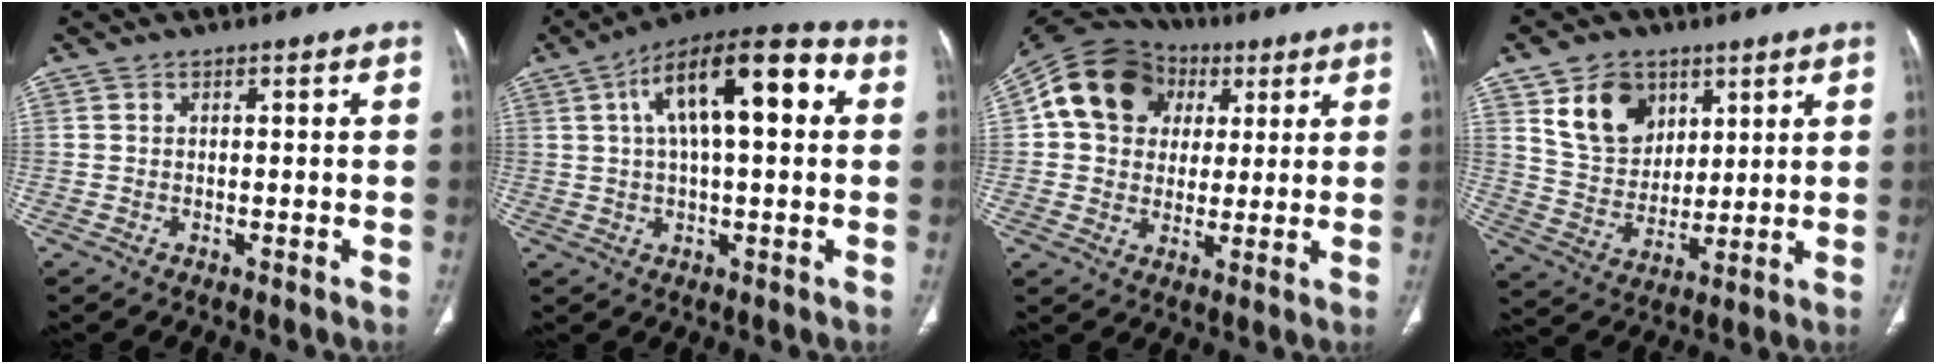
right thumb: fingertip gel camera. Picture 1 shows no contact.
{"total": 17.5, "force": [4.4, 6.8, 15.5], "torque": [-0.229, 0.028, 0.060]}
{"total": 15.5, "force": [4.2, 12.9, 7.6], "torque": [-0.115, 0.019, 0.066]}
{"total": 12.5, "force": [6.0, 9.3, 5.8], "torque": [-0.073, -0.029, 0.120]}